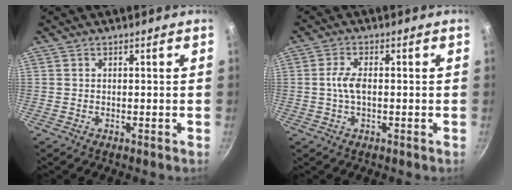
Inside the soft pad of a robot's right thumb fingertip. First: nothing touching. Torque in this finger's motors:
{"motor_torque": [-0.07, 0.08, 0.58, -0.32, 0.01]}